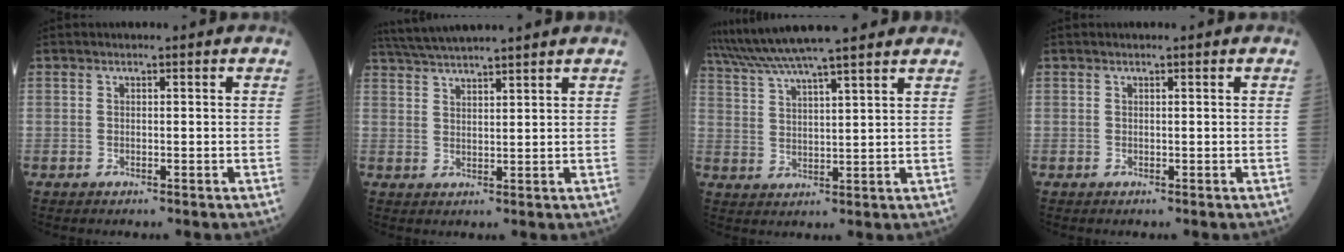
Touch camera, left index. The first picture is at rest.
{"total": 8.5, "force": [7.8, -0.7, 3.5], "torque": [-0.068, 0.035, 0.131]}
{"total": 15.2, "force": [13.3, 0.2, 7.3], "torque": [-0.138, 0.039, 0.208]}
{"total": 0.0}